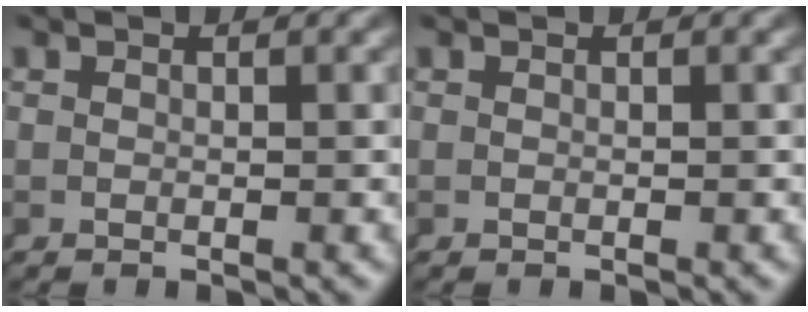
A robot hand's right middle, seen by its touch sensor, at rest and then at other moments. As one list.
[{"total": 0.0}]